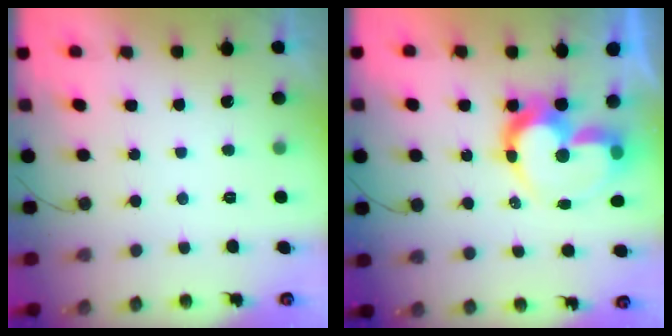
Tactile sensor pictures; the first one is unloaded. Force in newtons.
{"total": 14.4, "press": 14.3, "slide": 1.6}